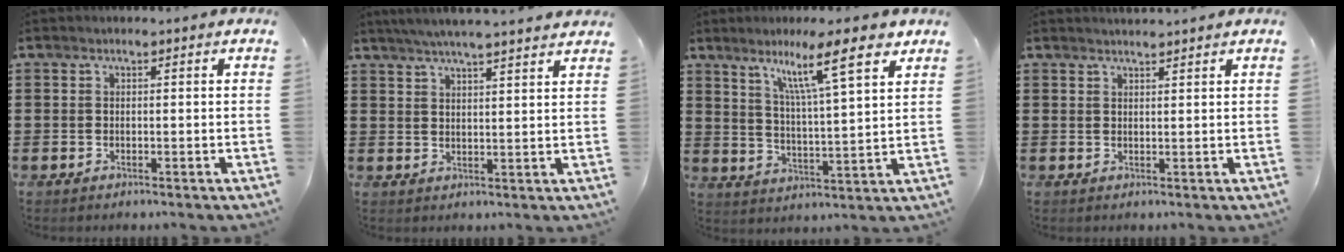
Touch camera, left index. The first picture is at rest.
{"total": 4.3, "force": [3.9, -0.7, 1.6], "torque": [-0.042, -0.014, 0.069]}
{"total": 11.2, "force": [7.0, 1.1, 8.6], "torque": [-0.152, -0.028, 0.109]}
{"total": 1.3, "force": [1.3, -0.2, 0.1], "torque": [-0.004, -0.001, 0.026]}